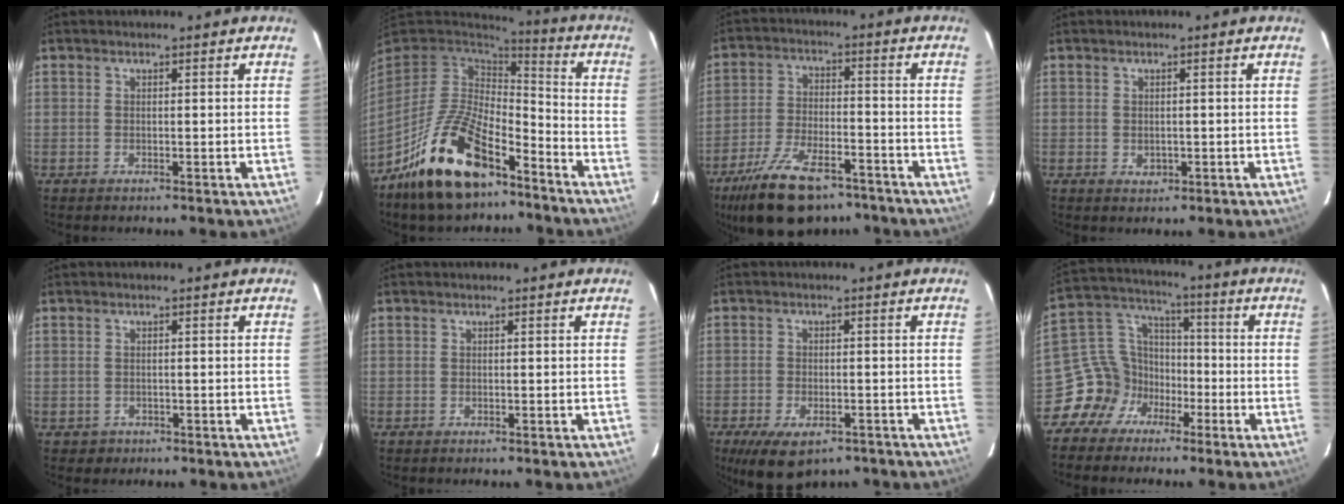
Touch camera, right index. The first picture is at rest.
{"total": 19.5, "force": [-12.4, 8.6, 12.4], "torque": [-0.250, -0.012, -0.218]}
{"total": 17.2, "force": [-12.3, 7.7, 9.3], "torque": [-0.198, -0.019, -0.202]}
{"total": 1.6, "force": [-0.1, 1.4, 0.9], "torque": [-0.013, 0.000, 0.001]}
{"total": 1.8, "force": [-0.7, 1.6, 0.2], "torque": [-0.005, 0.003, 0.000]}
{"total": 0.0}
{"total": 9.6, "force": [-6.3, 4.7, 5.5], "torque": [-0.115, -0.024, -0.093]}
{"total": 10.2, "force": [-5.4, 8.4, 2.0], "torque": [-0.046, 0.048, -0.100]}